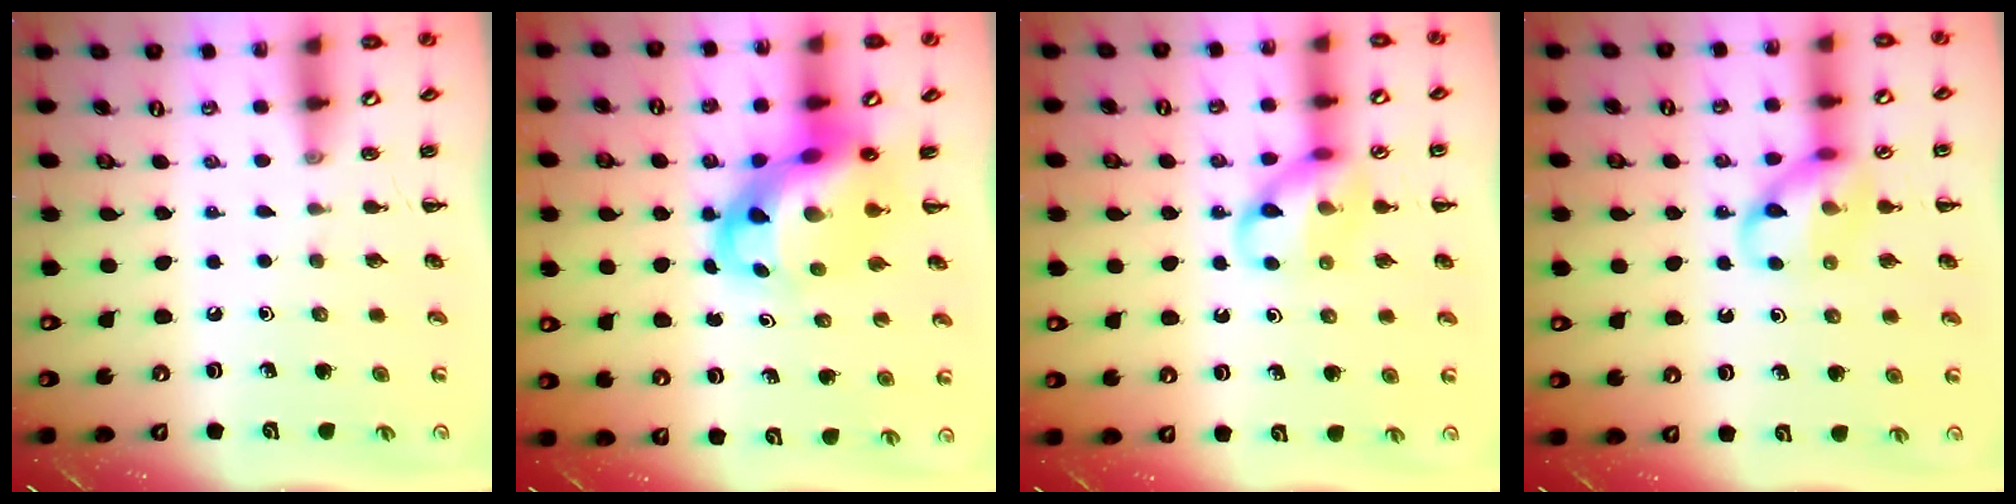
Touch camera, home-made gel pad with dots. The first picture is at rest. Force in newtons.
{"total": 8.6, "press": 8.2, "slide": 2.4}
{"total": 12.7, "press": 12.6, "slide": 1.7}
{"total": 12.7, "press": 12.6, "slide": 1.7}